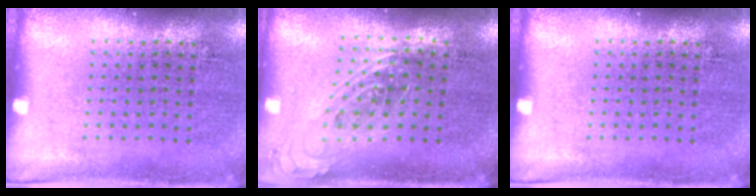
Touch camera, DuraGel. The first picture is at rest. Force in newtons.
{"total": 0.8, "press": 0.7, "slide": 0.3}
{"total": 0.0}